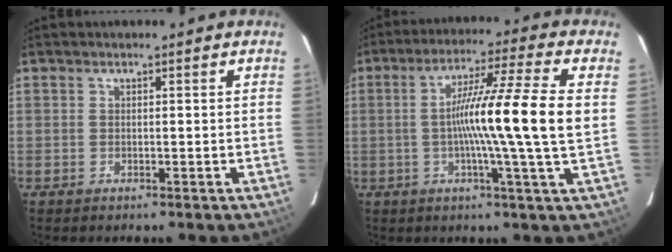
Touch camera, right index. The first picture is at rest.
{"total": 14.4, "force": [0.0, -2.0, 14.2], "torque": [-0.238, -0.003, -0.011]}